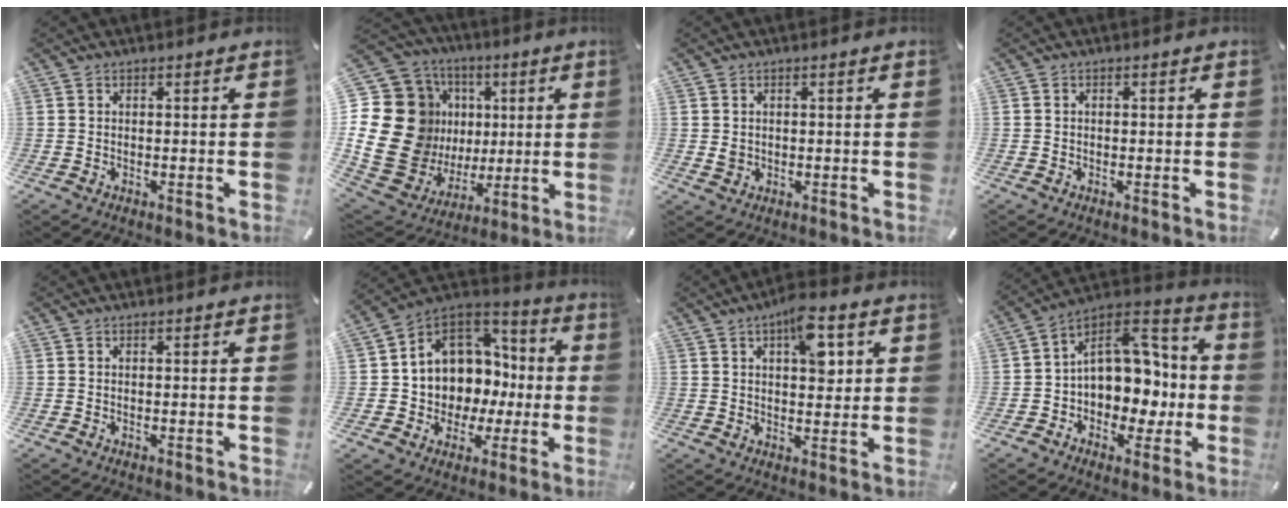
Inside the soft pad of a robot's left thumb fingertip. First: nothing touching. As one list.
[{"total": 26.6, "force": [3.2, 22.2, 14.2], "torque": [-0.291, -0.043, 0.104]}, {"total": 1.7, "force": [0.1, 1.6, 0.6], "torque": [-0.006, 0.001, -0.001]}, {"total": 0.6, "force": [-0.2, 0.5, 0.3], "torque": [-0.005, 0.003, -0.004]}, {"total": 0.0}, {"total": 9.5, "force": [1.5, 9.2, 2.0], "torque": [-0.047, -0.040, 0.037]}, {"total": 9.7, "force": [3.8, 4.8, 7.5], "torque": [-0.087, -0.017, 0.056]}, {"total": 14.6, "force": [0.7, 12.0, 8.3], "torque": [-0.089, -0.010, 0.021]}]